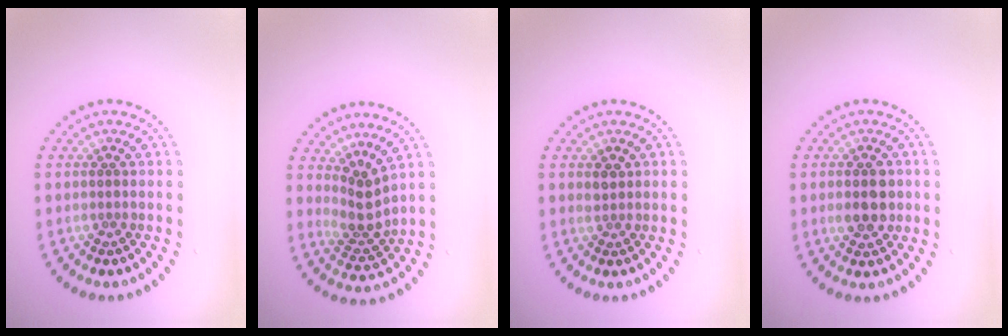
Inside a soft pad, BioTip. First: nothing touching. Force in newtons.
{"total": 2.7, "press": 1.9, "slide": 1.8}
{"total": 1.1, "press": 0.9, "slide": 0.6}
{"total": 3.2, "press": 3.2, "slide": 0.2}